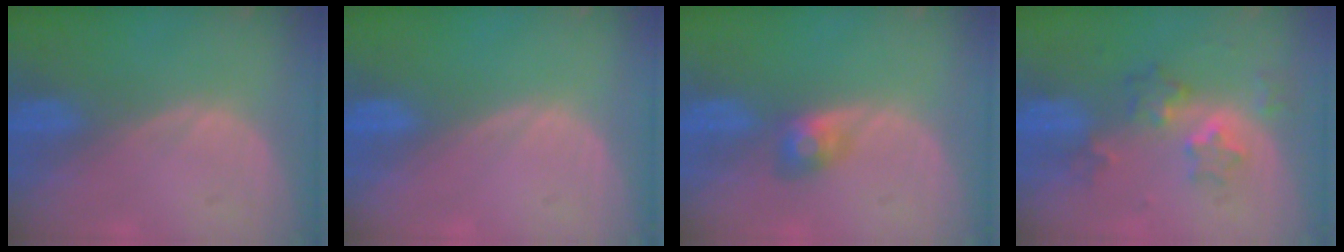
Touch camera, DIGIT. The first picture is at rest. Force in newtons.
{"total": 0.0}
{"total": 2.9, "press": 2.7, "slide": 1.2}
{"total": 6.3, "press": 5.5, "slide": 3.1}